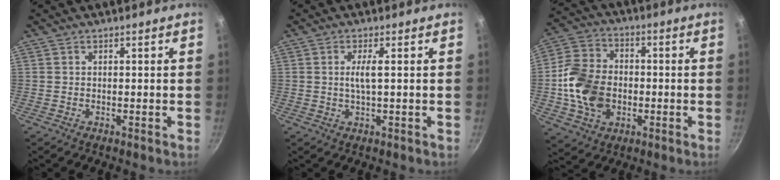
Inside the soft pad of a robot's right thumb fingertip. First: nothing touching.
{"total": 3.1, "force": [0.4, 0.4, 3.1], "torque": [-0.072, 0.000, 0.009]}
{"total": 14.6, "force": [-1.9, 11.1, 9.4], "torque": [-0.159, 0.017, -0.039]}